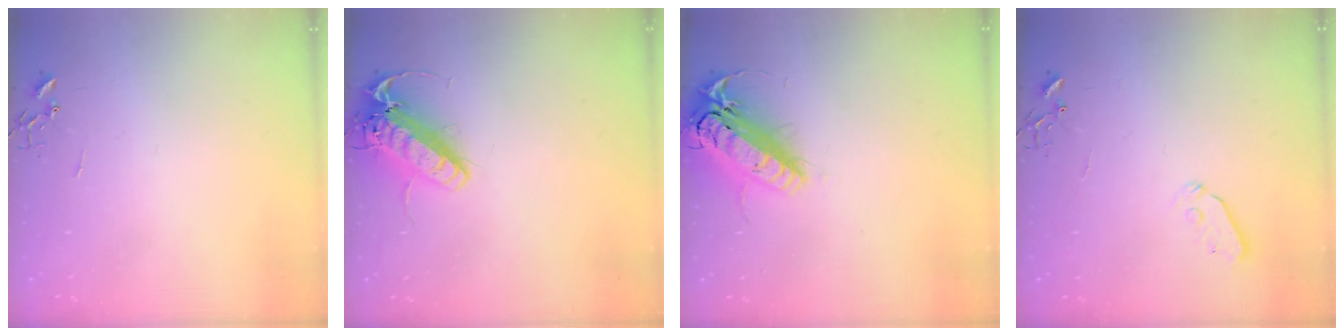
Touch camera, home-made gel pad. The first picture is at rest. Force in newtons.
{"total": 14.8, "press": 14.5, "slide": 2.9}
{"total": 17.8, "press": 17.5, "slide": 3.4}
{"total": 4.5, "press": 4.4, "slide": 0.7}